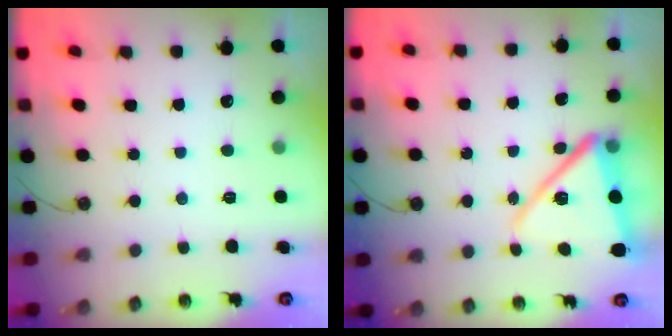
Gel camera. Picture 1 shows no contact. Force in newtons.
{"total": 15.0, "press": 14.7, "slide": 2.7}